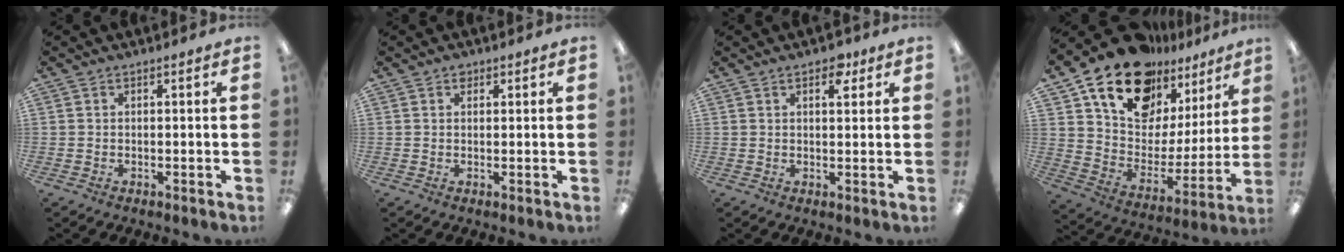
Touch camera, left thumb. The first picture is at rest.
{"total": 1.2, "force": [0.8, 1.0, 0.0], "torque": [0.006, -0.001, 0.012]}
{"total": 4.4, "force": [2.8, 2.4, 2.5], "torque": [-0.017, -0.011, 0.041]}
{"total": 18.8, "force": [14.9, 9.7, 6.3], "torque": [-0.138, -0.107, 0.269]}